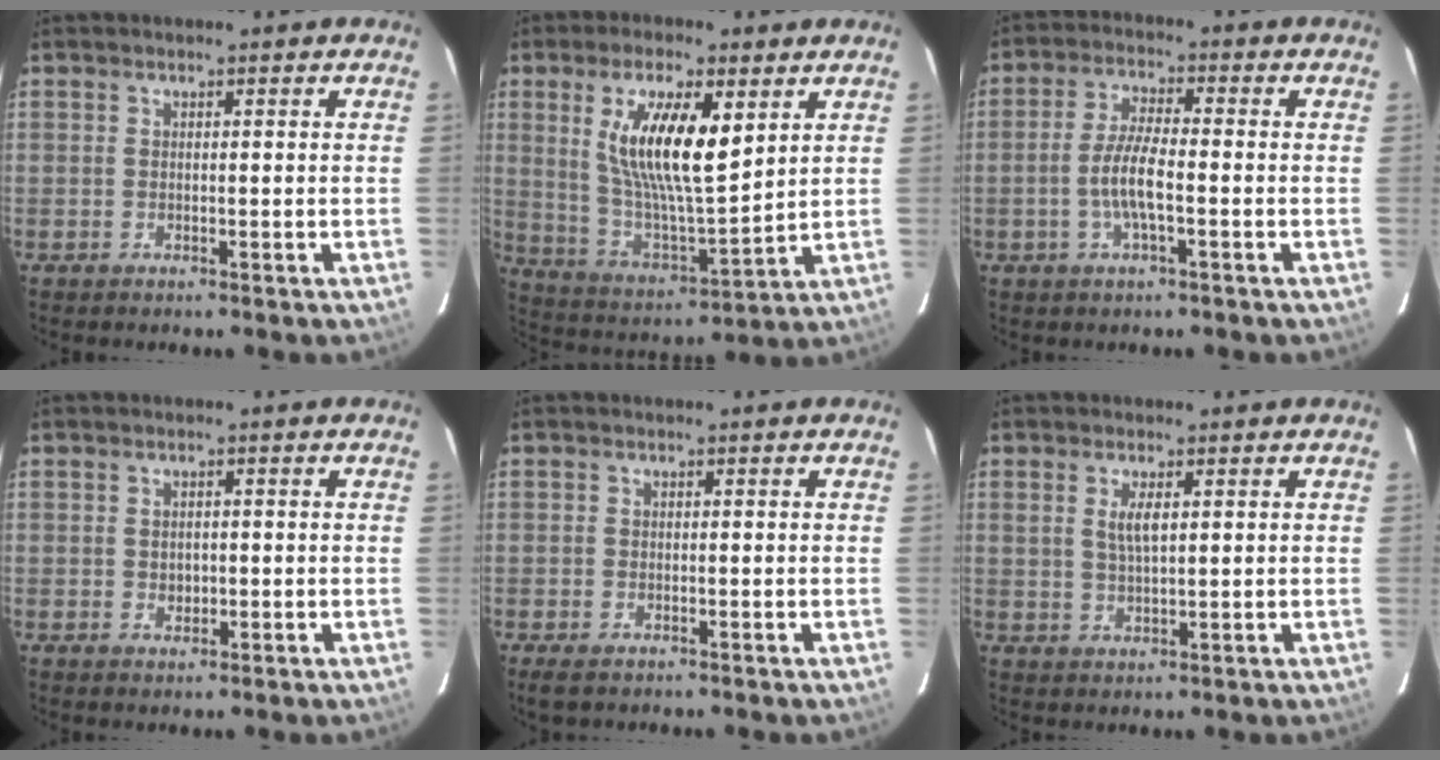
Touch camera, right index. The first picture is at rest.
{"total": 15.7, "force": [5.5, 4.7, 14.0], "torque": [-0.259, -0.002, 0.107]}
{"total": 6.4, "force": [-1.8, 1.2, 6.0], "torque": [-0.121, 0.001, -0.036]}
{"total": 1.9, "force": [-0.2, 1.6, 1.0], "torque": [-0.013, 0.002, -0.002]}
{"total": 2.4, "force": [-1.6, 1.2, 1.2], "torque": [-0.025, -0.009, -0.028]}
{"total": 3.4, "force": [1.1, 1.1, 3.0], "torque": [-0.060, 0.000, 0.022]}